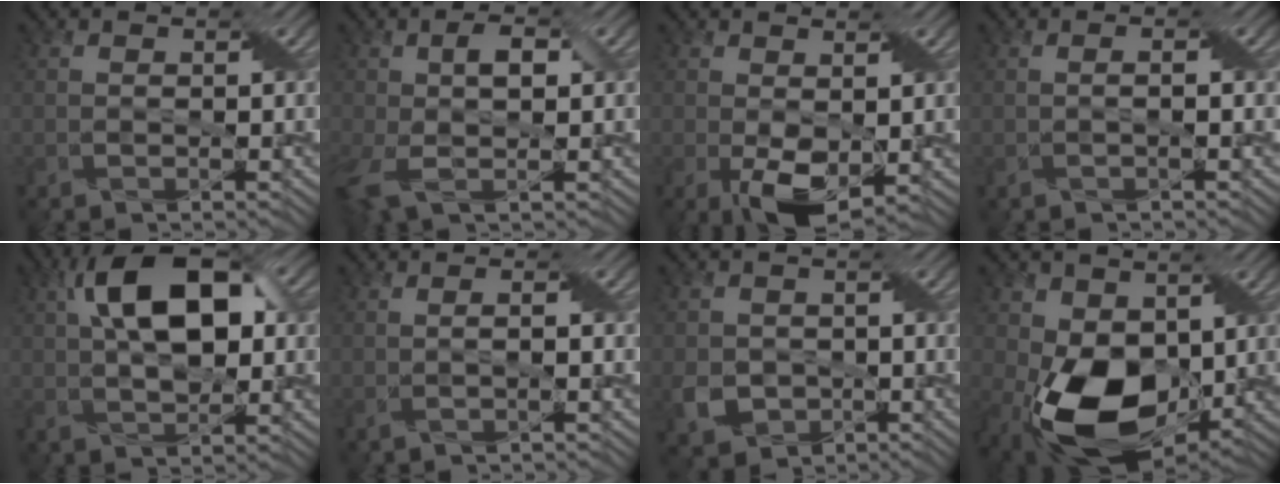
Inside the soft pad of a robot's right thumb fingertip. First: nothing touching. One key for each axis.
{"total": 6.2, "fx": -0.3, "fy": 3.1, "fz": 5.3, "tx": -0.126, "ty": -0.001, "tz": -0.008}
{"total": 5.3, "fx": -0.6, "fy": 2.5, "fz": 4.6, "tx": -0.098, "ty": -0.007, "tz": -0.005}
{"total": 1.2, "fx": -0.1, "fy": 0.0, "fz": 1.2, "tx": -0.025, "ty": 0.005, "tz": -0.002}
{"total": 12.4, "fx": 3.0, "fy": 6.1, "fz": 10.3, "tx": -0.183, "ty": 0.021, "tz": 0.043}
{"total": 1.6, "fx": -0.1, "fy": 0.0, "fz": 1.6, "tx": -0.033, "ty": 0.007, "tz": -0.005}
{"total": 4.3, "fx": -1.2, "fy": 3.6, "fz": 2.0, "tx": -0.049, "ty": -0.011, "tz": -0.025}
{"total": 14.3, "fx": -1.2, "fy": 9.4, "fz": 10.6, "tx": -0.225, "ty": -0.034, "tz": -0.021}